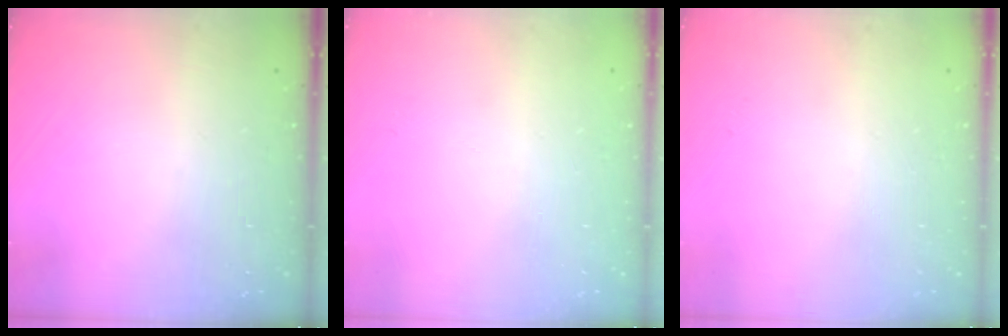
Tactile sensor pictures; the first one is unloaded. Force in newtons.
{"total": 0.0}
{"total": 0.0}